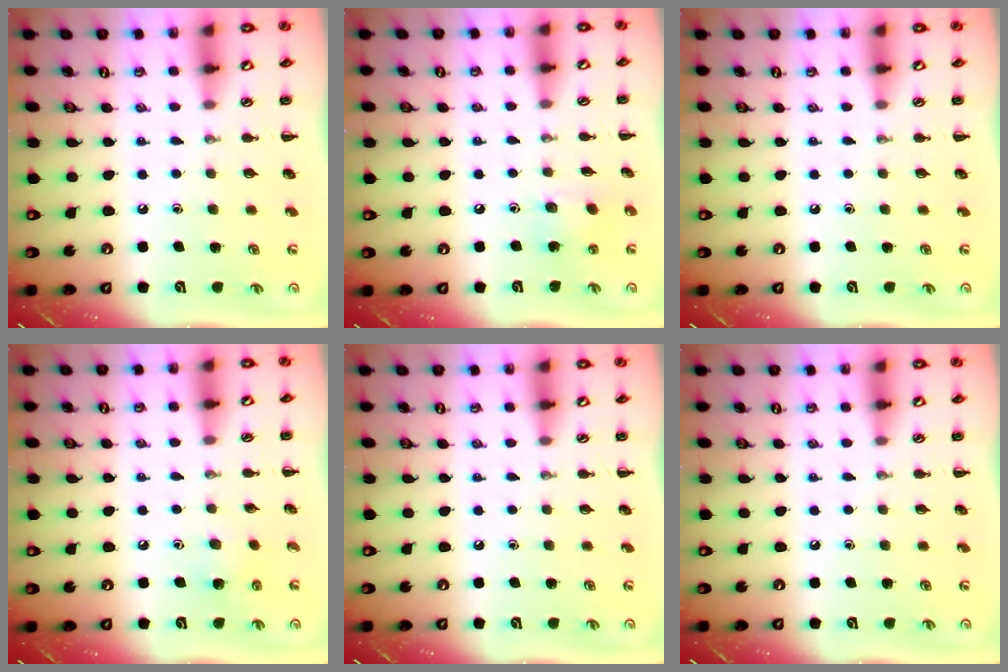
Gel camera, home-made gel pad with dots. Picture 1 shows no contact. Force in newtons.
{"total": 4.6, "press": 4.5, "slide": 0.9}
{"total": 0.0}
{"total": 3.9, "press": 3.7, "slide": 1.1}
{"total": 0.0}
{"total": 0.0}